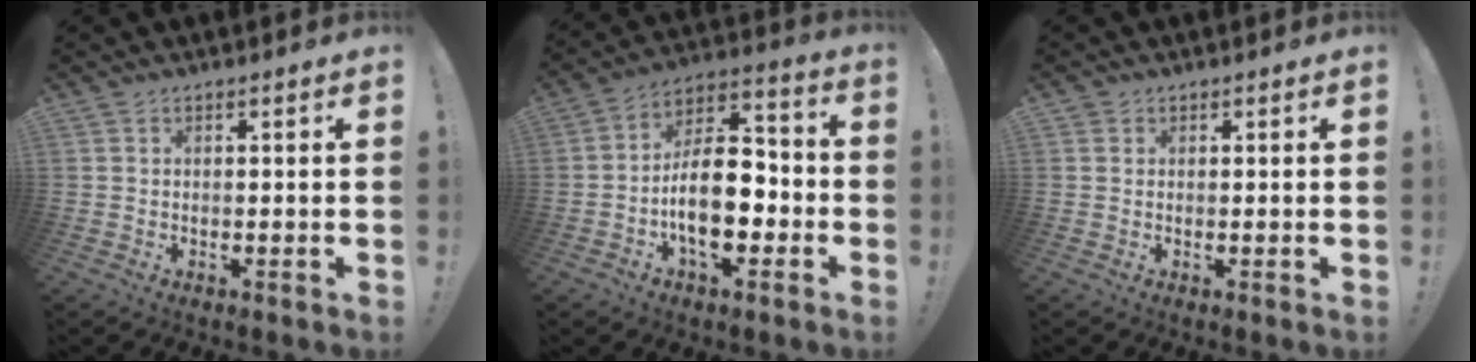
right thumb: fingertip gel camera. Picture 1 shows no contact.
{"total": 17.2, "force": [-4.8, 9.4, 13.5], "torque": [-0.229, 0.022, -0.079]}
{"total": 0.9, "force": [0.7, 0.5, 0.2], "torque": [0.005, -0.004, 0.012]}